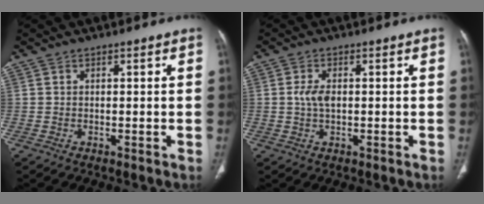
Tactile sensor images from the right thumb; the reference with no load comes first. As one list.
[{"total": 3.1, "force": [0.1, 1.8, 2.5], "torque": [-0.050, 0.000, 0.002]}]